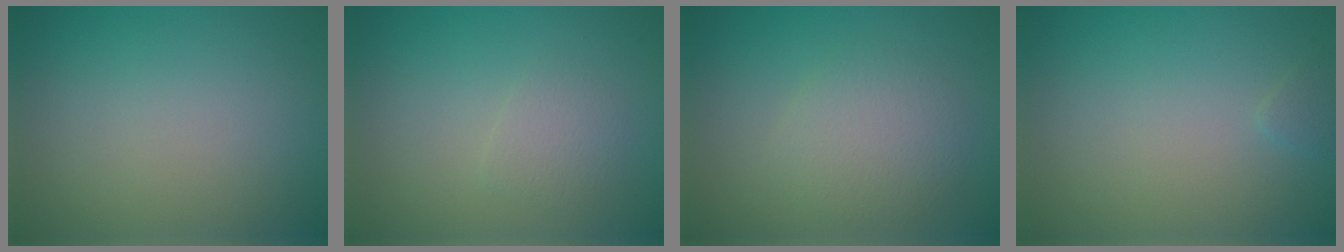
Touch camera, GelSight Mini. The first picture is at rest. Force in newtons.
{"total": 1.4, "press": 1.4, "slide": 0.1}
{"total": 3.0, "press": 3.0, "slide": 0.0}
{"total": 0.6, "press": 0.6, "slide": 0.1}